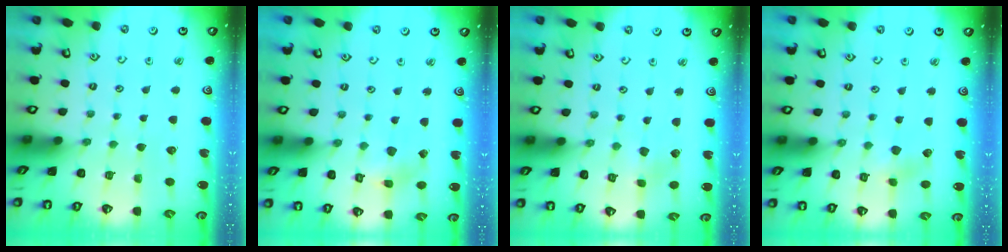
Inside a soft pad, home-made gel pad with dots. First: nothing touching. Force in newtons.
{"total": 3.3, "press": 3.3, "slide": 0.2}
{"total": 1.7, "press": 1.7, "slide": 0.3}
{"total": 2.9, "press": 2.9, "slide": 0.4}